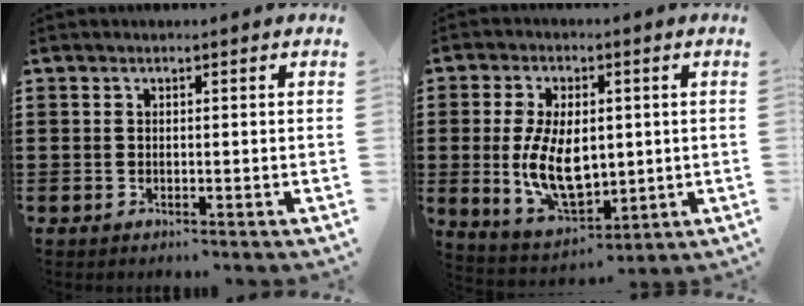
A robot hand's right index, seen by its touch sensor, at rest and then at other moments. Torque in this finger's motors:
{"motor_torque": [1.75, 0.38, 0.52, 0.14]}